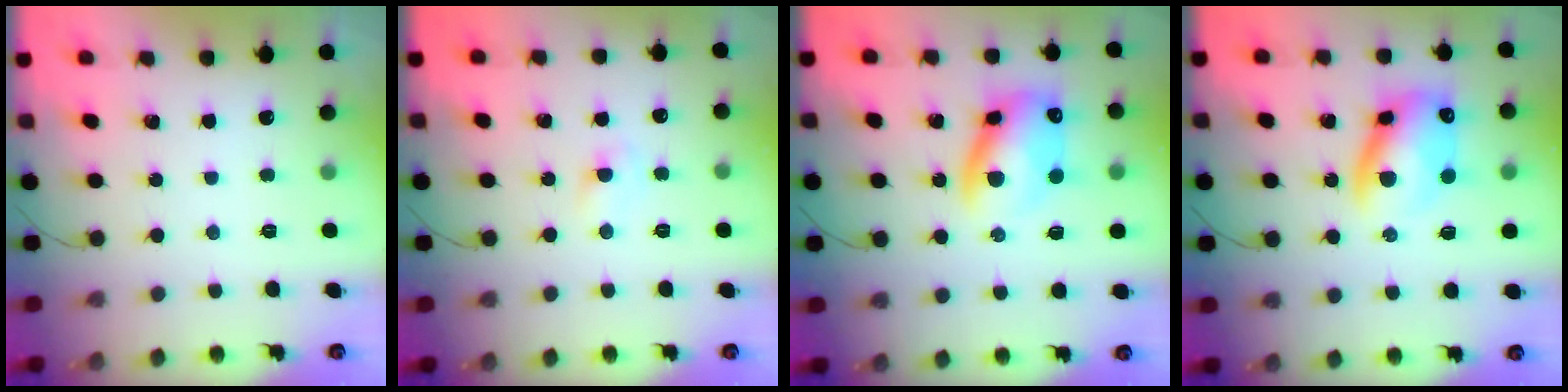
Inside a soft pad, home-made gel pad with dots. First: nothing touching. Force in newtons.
{"total": 4.5, "press": 4.4, "slide": 1.3}
{"total": 12.0, "press": 11.6, "slide": 2.9}
{"total": 12.0, "press": 11.6, "slide": 2.9}